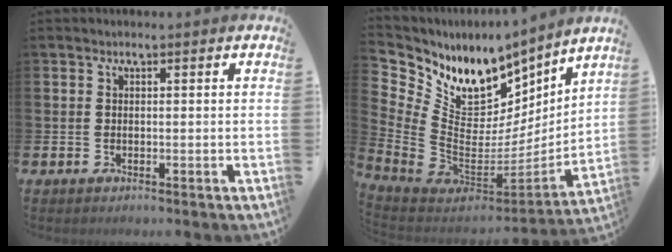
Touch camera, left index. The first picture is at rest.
{"total": 9.7, "force": [7.1, 5.5, 3.7], "torque": [-0.126, -0.061, 0.129]}